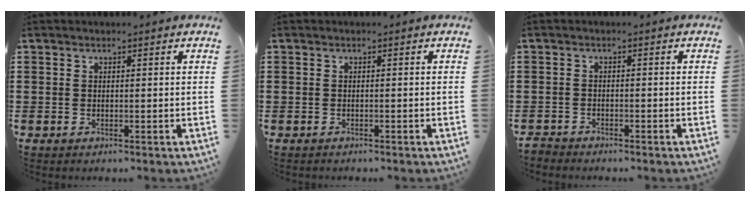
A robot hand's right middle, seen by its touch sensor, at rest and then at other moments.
{"total": 0.6, "force": [-0.6, 0.2, -0.1], "torque": [0.001, 0.003, -0.013]}
{"total": 1.9, "force": [-1.9, 0.4, -0.2], "torque": [-0.003, 0.002, -0.043]}